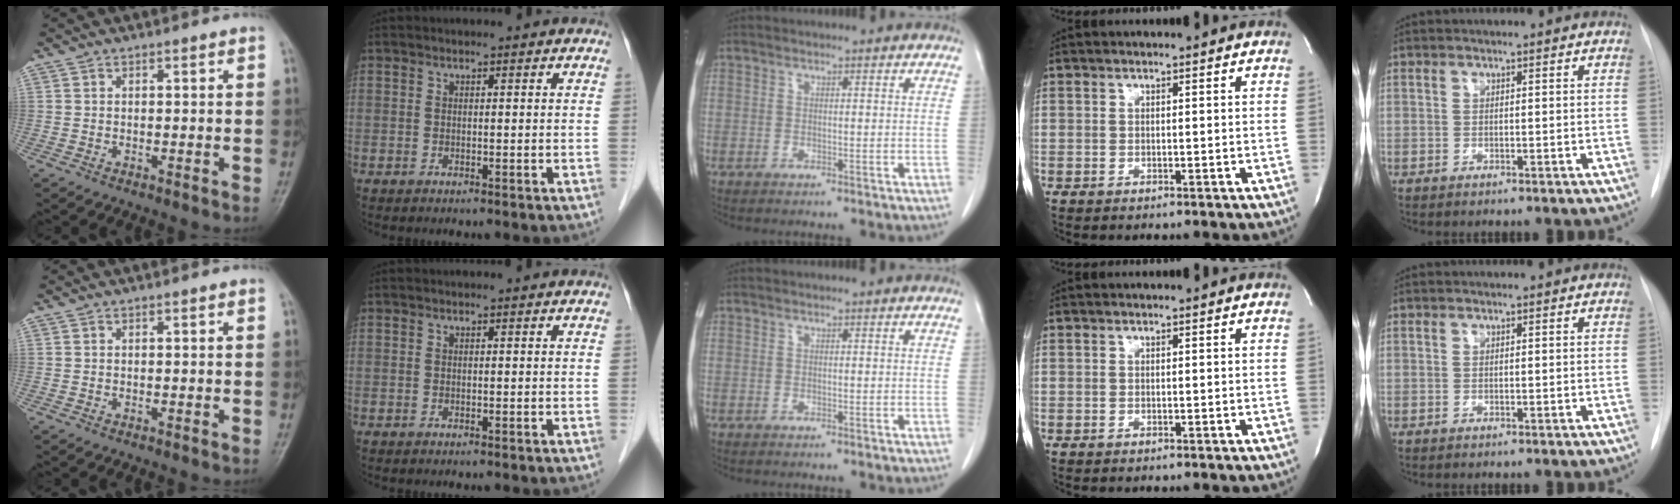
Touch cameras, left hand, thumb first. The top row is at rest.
{}